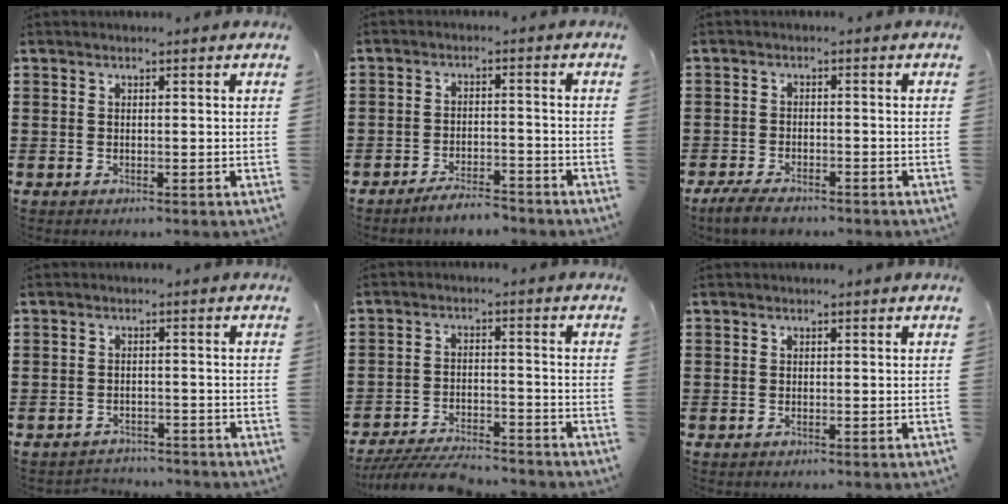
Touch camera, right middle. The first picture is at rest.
{"total": 3.8, "force": [-3.8, 0.5, 0.5], "torque": [-0.011, 0.006, -0.077]}
{"total": 3.5, "force": [-3.0, 0.8, 1.6], "torque": [-0.041, -0.001, -0.062]}
{"total": 2.2, "force": [-2.2, 0.4, -0.3], "torque": [-0.001, 0.001, -0.051]}
{"total": 6.2, "force": [-5.9, 0.7, 1.8], "torque": [-0.036, 0.000, -0.117]}
{"total": 0.0}